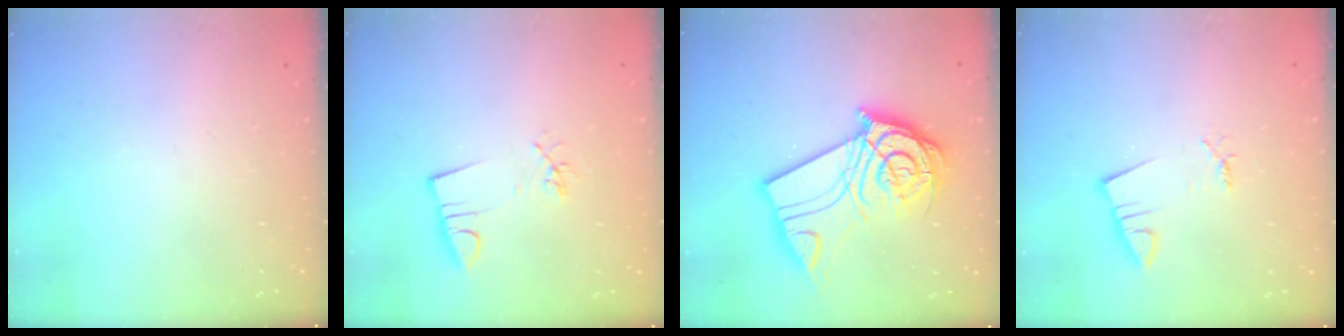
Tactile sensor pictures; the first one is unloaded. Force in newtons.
{"total": 3.0, "press": 1.6, "slide": 2.5}
{"total": 17.5, "press": 17.4, "slide": 2.2}
{"total": 2.1, "press": 2.1, "slide": 0.2}